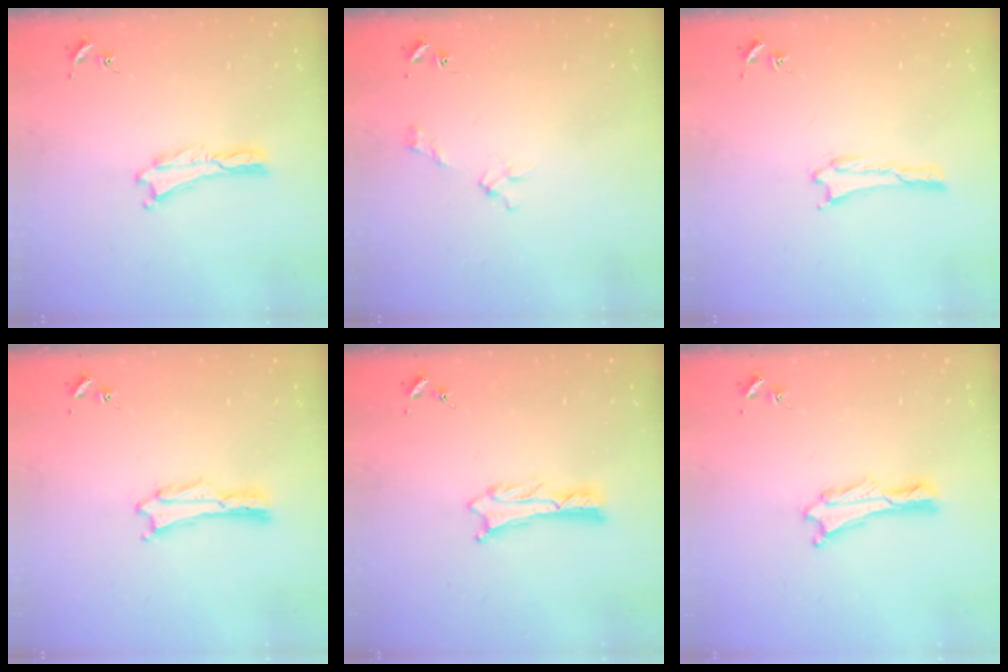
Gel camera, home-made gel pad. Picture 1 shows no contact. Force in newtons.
{"total": 2.7, "press": 2.6, "slide": 0.3}
{"total": 0.9, "press": 0.8, "slide": 0.1}
{"total": 0.0}
{"total": 1.1, "press": 1.1, "slide": 0.2}
{"total": 0.8, "press": 0.7, "slide": 0.2}